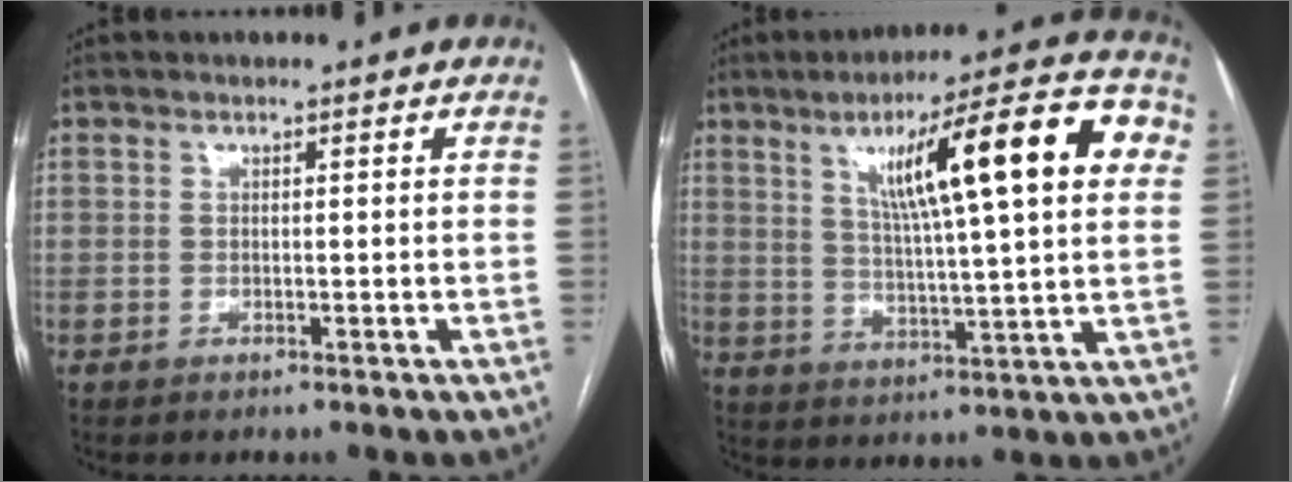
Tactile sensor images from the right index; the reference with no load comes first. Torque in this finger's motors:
{"motor_torque": [1.29, 0.85, 0.49, 0.21]}